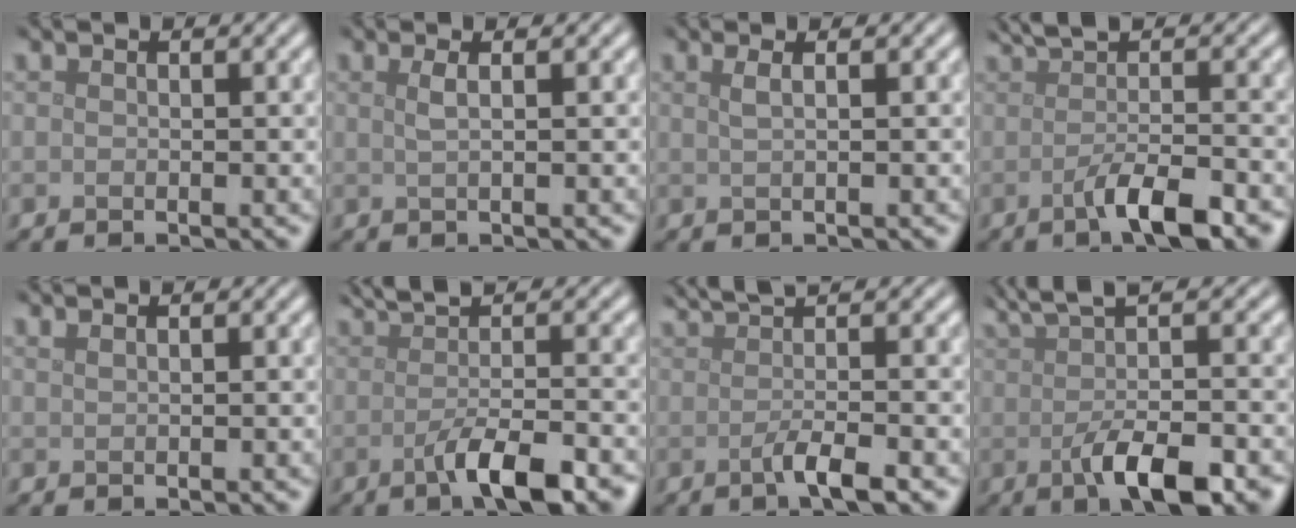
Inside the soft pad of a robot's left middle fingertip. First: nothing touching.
{"total": 1.6, "force": [0.4, 0.6, 1.5], "torque": [-0.022, 0.004, 0.002]}
{"total": 1.8, "force": [0.7, 0.8, 1.5], "torque": [-0.017, 0.002, -0.001]}
{"total": 6.0, "force": [-1.4, 1.7, 5.5], "torque": [-0.073, -0.005, -0.022]}
{"total": 0.8, "force": [0.6, 0.3, 0.4], "torque": [-0.005, 0.001, 0.009]}
{"total": 7.0, "force": [-1.4, 2.0, 6.5], "torque": [-0.082, -0.005, -0.023]}
{"total": 4.2, "force": [0.1, 1.0, 4.1], "torque": [-0.053, 0.006, 0.002]}
{"total": 8.3, "force": [-0.1, 2.6, 7.9], "torque": [-0.115, 0.001, -0.003]}